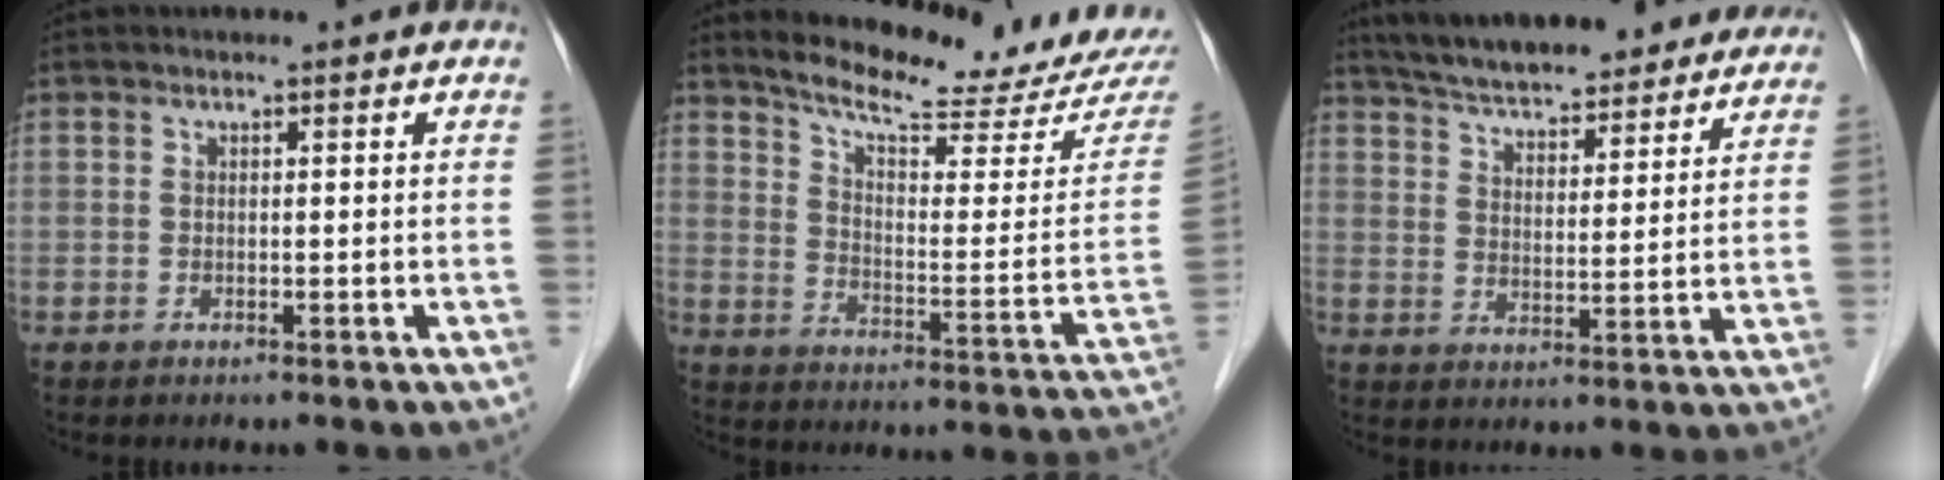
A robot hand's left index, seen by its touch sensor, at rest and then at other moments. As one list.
[{"total": 19.0, "force": [18.0, 0.3, 6.0], "torque": [-0.096, -0.089, 0.238]}, {"total": 23.3, "force": [20.8, 5.6, 8.9], "torque": [-0.140, 0.016, 0.279]}]